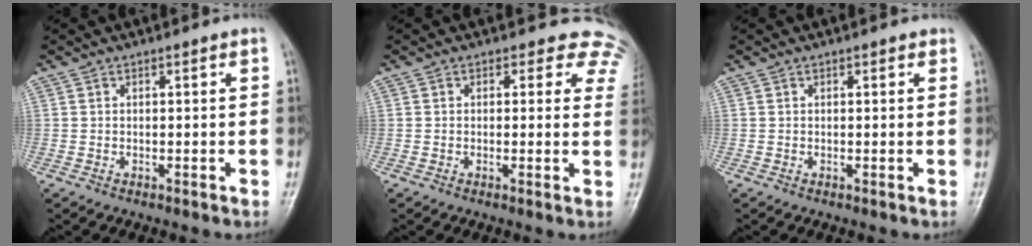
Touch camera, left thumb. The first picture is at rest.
{"total": 6.9, "force": [4.8, 4.4, 2.4], "torque": [0.017, -0.012, 0.023]}
{"total": 0.8, "force": [0.5, 0.4, 0.5], "torque": [-0.006, -0.001, 0.003]}